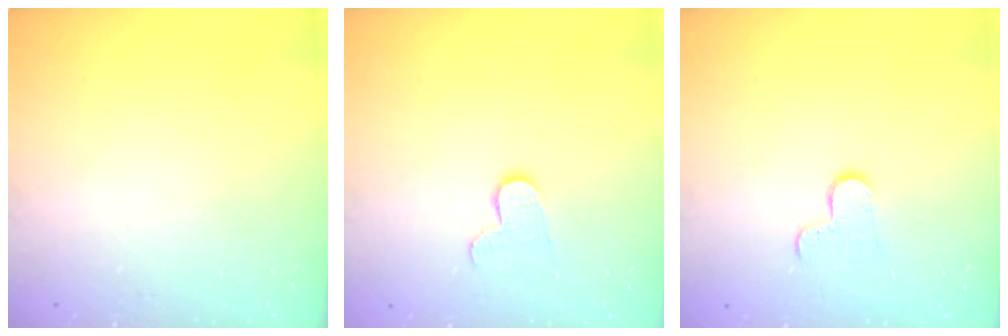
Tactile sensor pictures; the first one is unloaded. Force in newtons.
{"total": 5.9, "press": 5.9, "slide": 0.4}
{"total": 5.1, "press": 5.0, "slide": 0.5}